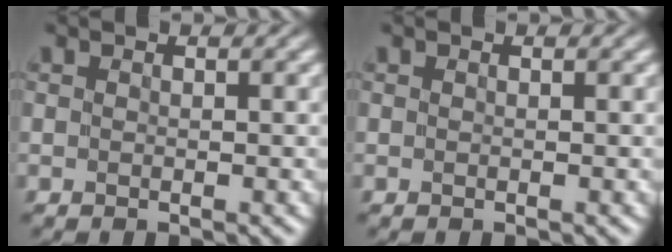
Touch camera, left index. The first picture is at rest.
{"total": 0.0}